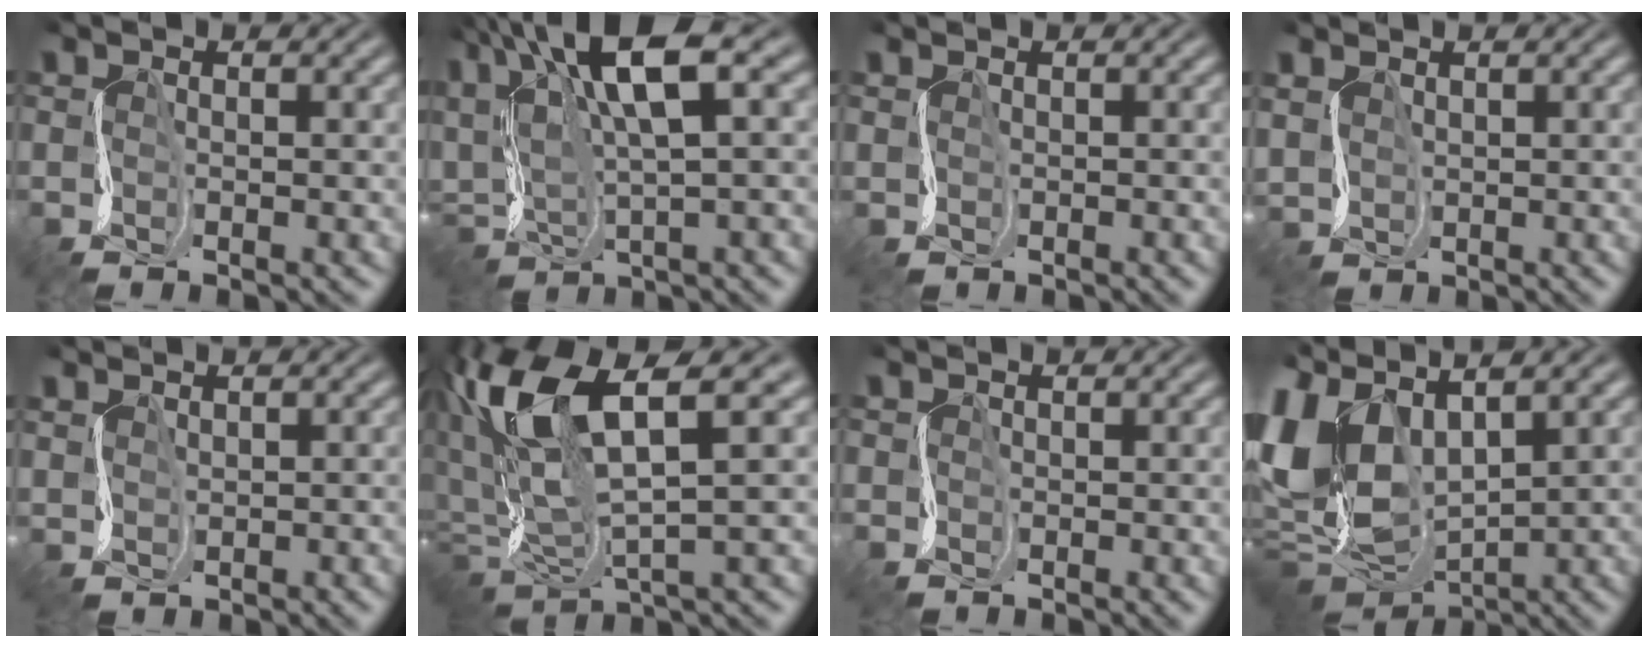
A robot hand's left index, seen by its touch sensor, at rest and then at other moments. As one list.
[{"total": 10.9, "force": [4.7, 3.8, 9.1], "torque": [-0.183, 0.018, 0.083]}, {"total": 0.7, "force": [-0.1, 0.2, -0.7], "torque": [0.014, 0.002, 0.001]}, {"total": 1.3, "force": [0.8, 0.9, -0.6], "torque": [0.006, 0.000, 0.025]}, {"total": 1.0, "force": [0.5, 0.7, -0.4], "torque": [0.012, 0.001, 0.021]}, {"total": 10.0, "force": [4.0, 3.3, 8.6], "torque": [-0.184, 0.017, 0.081]}, {"total": 0.9, "force": [-0.3, 0.7, -0.4], "torque": [0.011, -0.005, 0.000]}, {"total": 11.7, "force": [2.8, 6.9, 8.9], "torque": [-0.239, 0.002, 0.057]}]